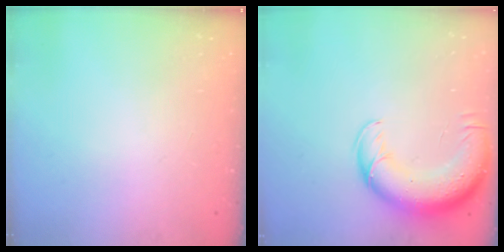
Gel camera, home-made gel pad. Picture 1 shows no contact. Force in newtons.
{"total": 13.5, "press": 13.1, "slide": 3.4}